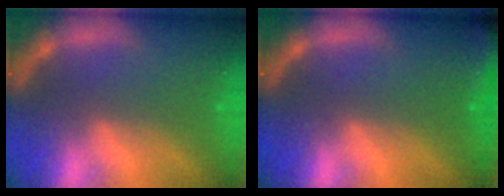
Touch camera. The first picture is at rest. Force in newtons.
{"total": 5.0}